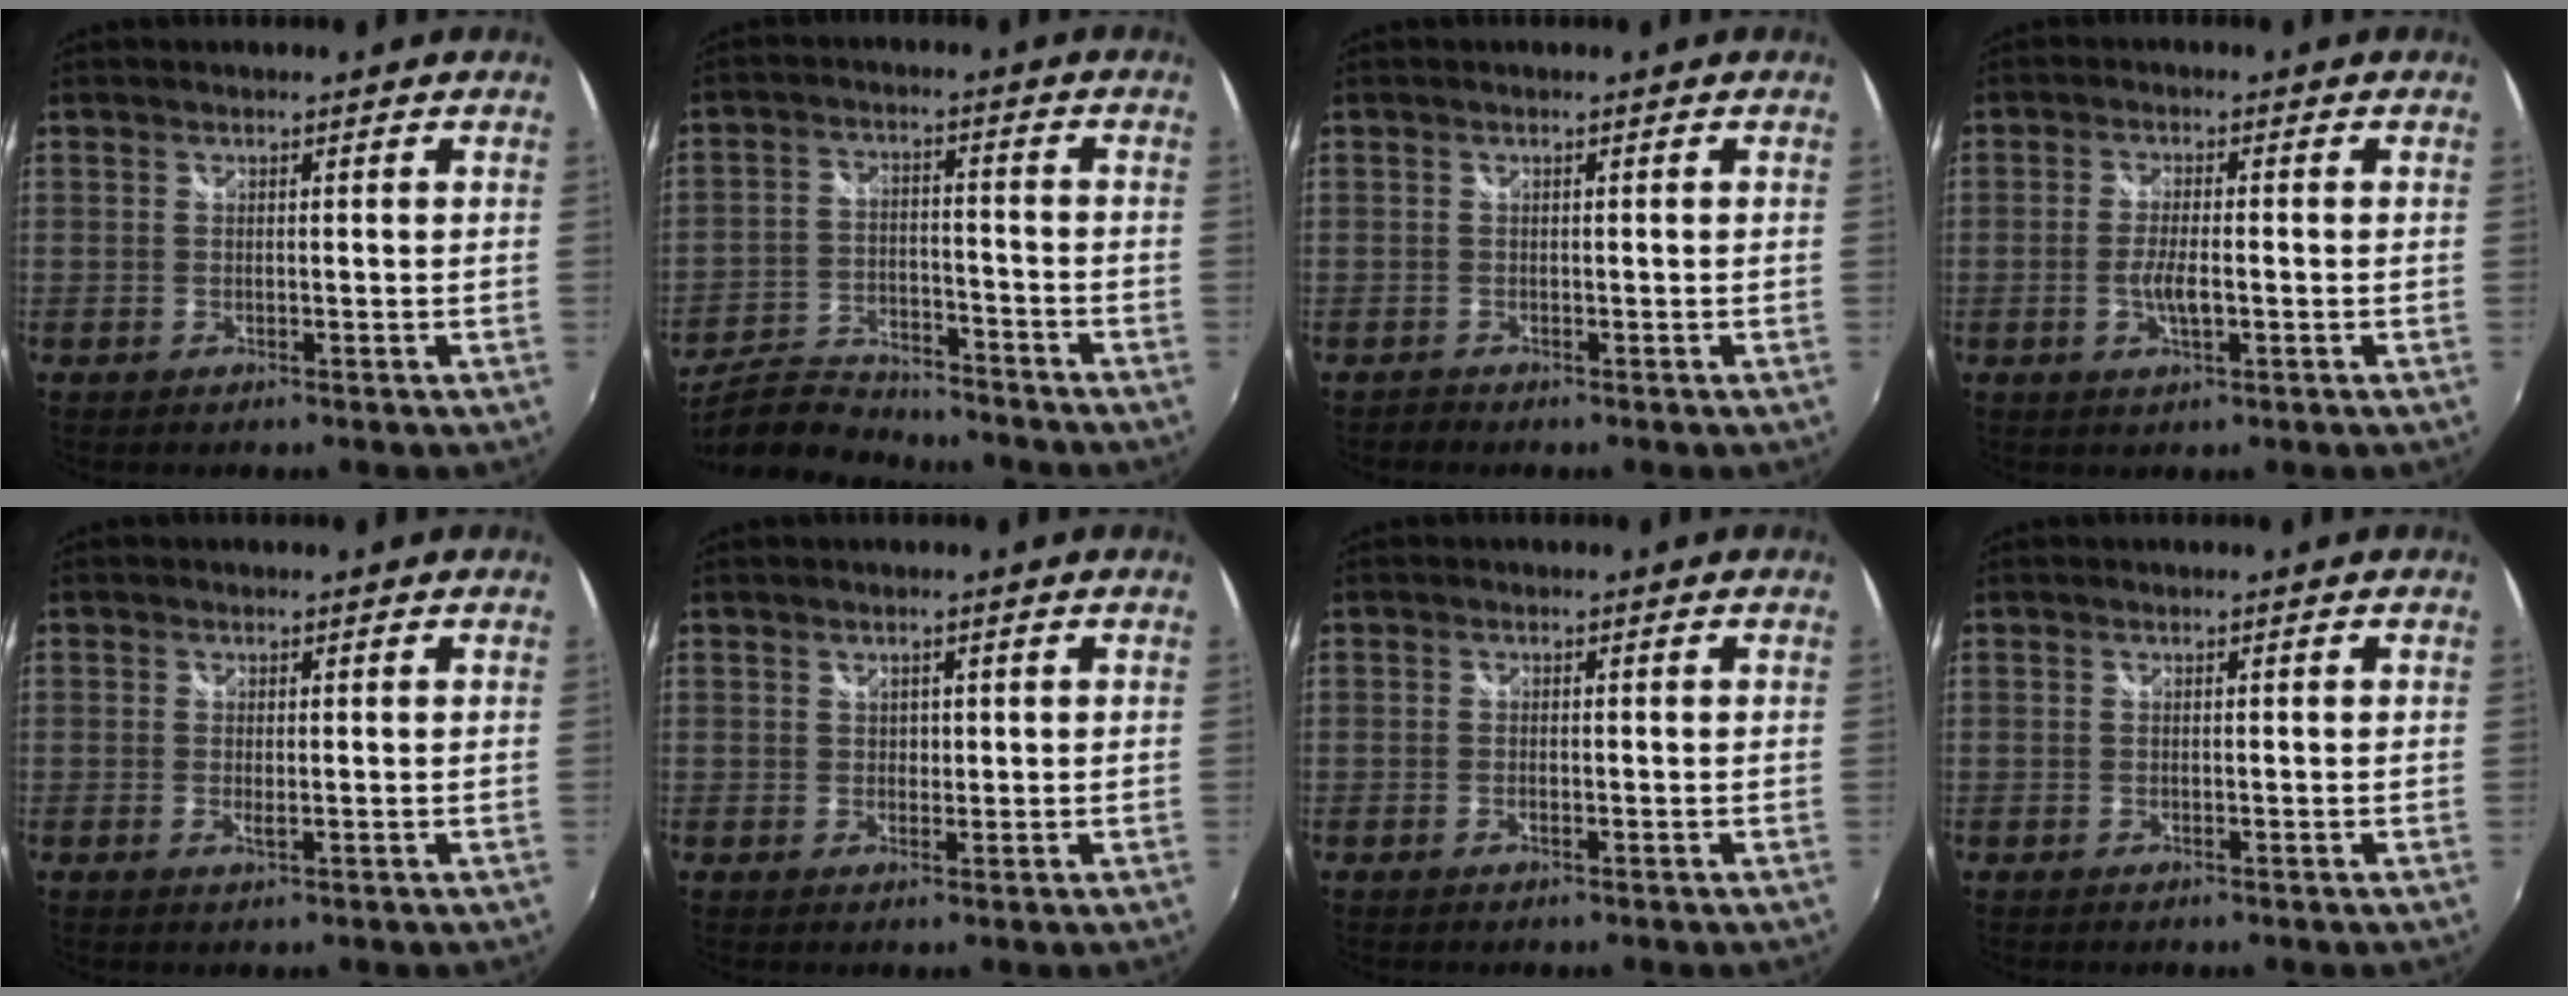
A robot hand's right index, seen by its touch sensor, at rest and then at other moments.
{"total": 10.8, "force": [-10.0, 2.8, 2.7], "torque": [-0.082, -0.004, -0.178]}
{"total": 0.8, "force": [-0.7, 0.3, -0.2], "torque": [0.003, 0.000, -0.015]}
{"total": 4.5, "force": [-1.2, 1.2, 4.1], "torque": [-0.083, -0.005, -0.021]}
{"total": 1.0, "force": [0.0, 0.3, 1.0], "torque": [-0.020, -0.004, -0.002]}
{"total": 1.2, "force": [0.5, 1.0, 0.3], "torque": [0.000, 0.003, 0.007]}
{"total": 0.6, "force": [-0.3, 0.3, 0.4], "torque": [-0.011, -0.002, -0.007]}
{"total": 0.0}